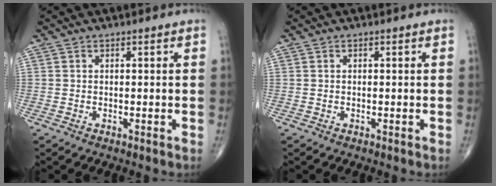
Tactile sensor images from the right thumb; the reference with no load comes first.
{"total": 0.0}